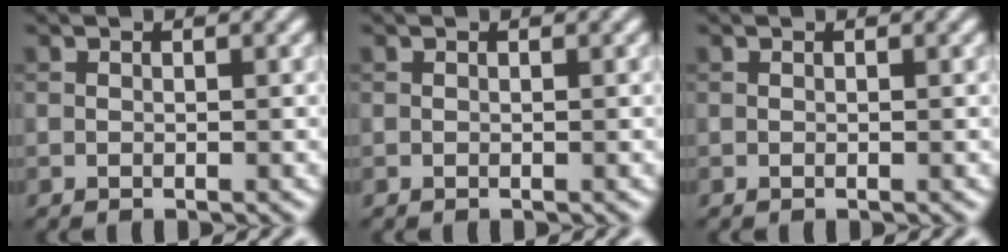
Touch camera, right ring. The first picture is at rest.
{"total": 0.0}
{"total": 0.0}